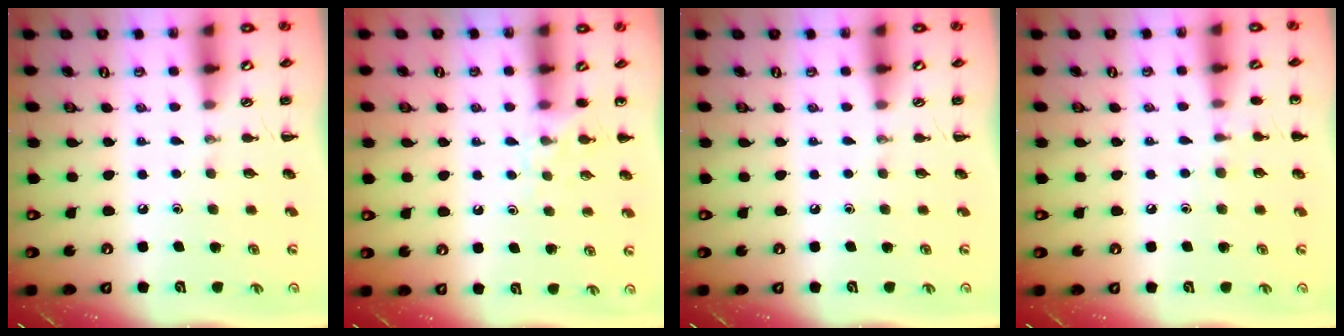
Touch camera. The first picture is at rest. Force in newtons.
{"total": 6.0, "press": 5.7, "slide": 1.9}
{"total": 0.0}
{"total": 5.7, "press": 5.4, "slide": 1.9}